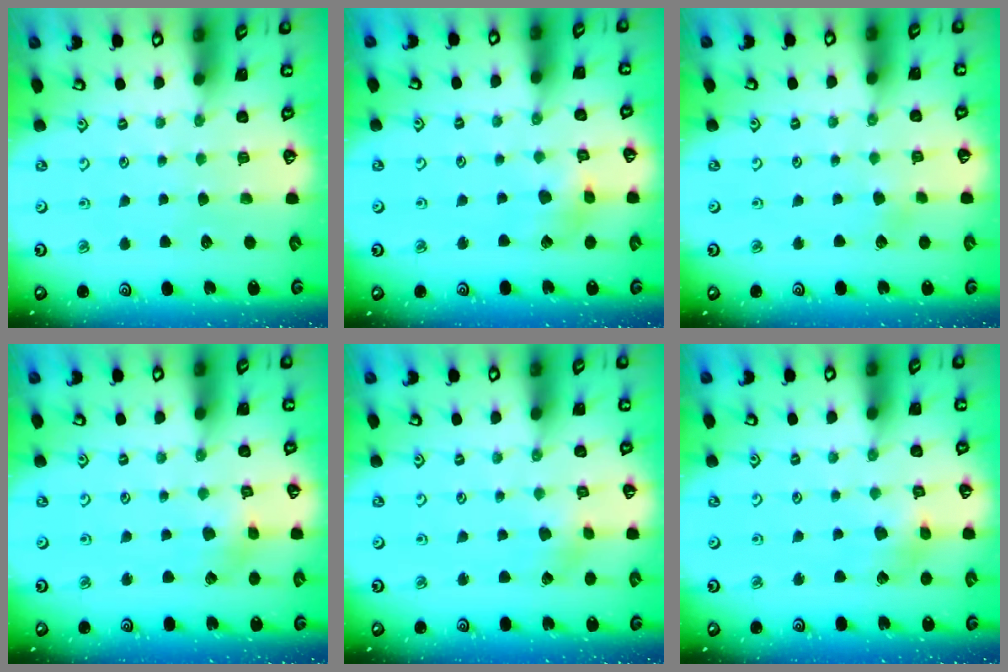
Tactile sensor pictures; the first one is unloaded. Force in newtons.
{"total": 4.6, "press": 4.6, "slide": 0.4}
{"total": 1.4, "press": 1.4, "slide": 0.1}
{"total": 2.3, "press": 2.3, "slide": 0.2}
{"total": 2.3, "press": 2.3, "slide": 0.3}
{"total": 4.8, "press": 4.7, "slide": 0.6}